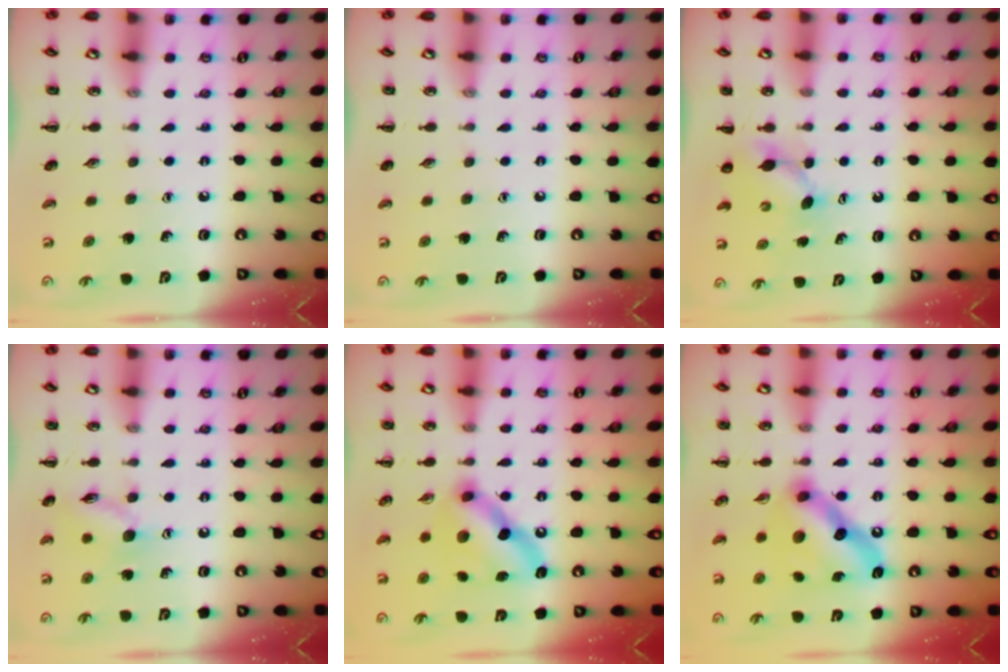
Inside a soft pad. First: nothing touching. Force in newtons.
{"total": 0.0}
{"total": 4.1, "press": 3.9, "slide": 1.2}
{"total": 9.6, "press": 9.6, "slide": 0.6}
{"total": 11.7, "press": 11.7, "slide": 1.2}
{"total": 13.8, "press": 13.7, "slide": 1.3}